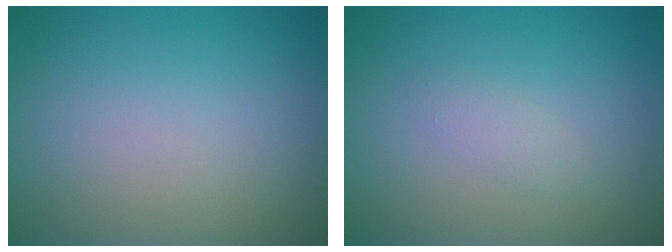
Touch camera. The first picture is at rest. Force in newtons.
{"total": 1.1, "press": 1.1, "slide": 0.0}